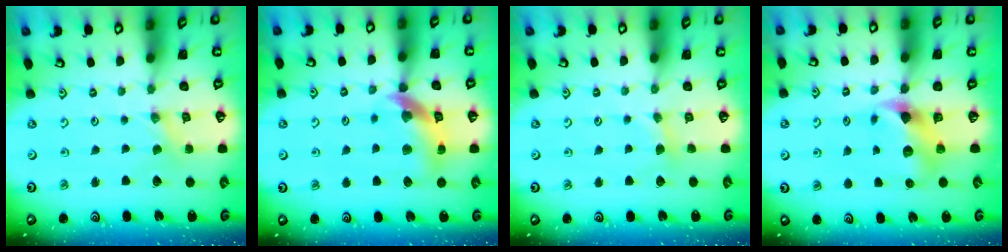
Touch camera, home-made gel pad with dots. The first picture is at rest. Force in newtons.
{"total": 12.9, "press": 12.9, "slide": 1.6}
{"total": 2.6, "press": 2.6, "slide": 0.3}
{"total": 8.3, "press": 8.2, "slide": 1.1}